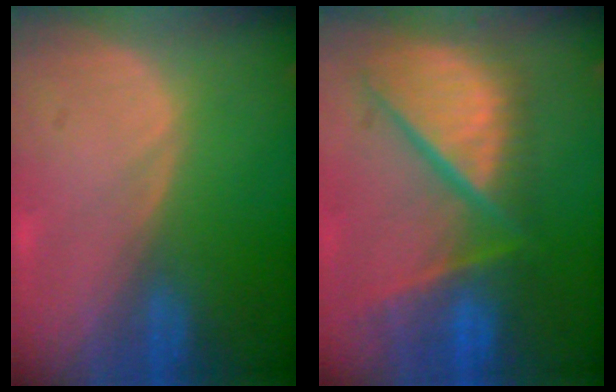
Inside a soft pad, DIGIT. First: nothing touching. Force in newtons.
{"total": 12.4, "press": 10.1, "slide": 7.1}